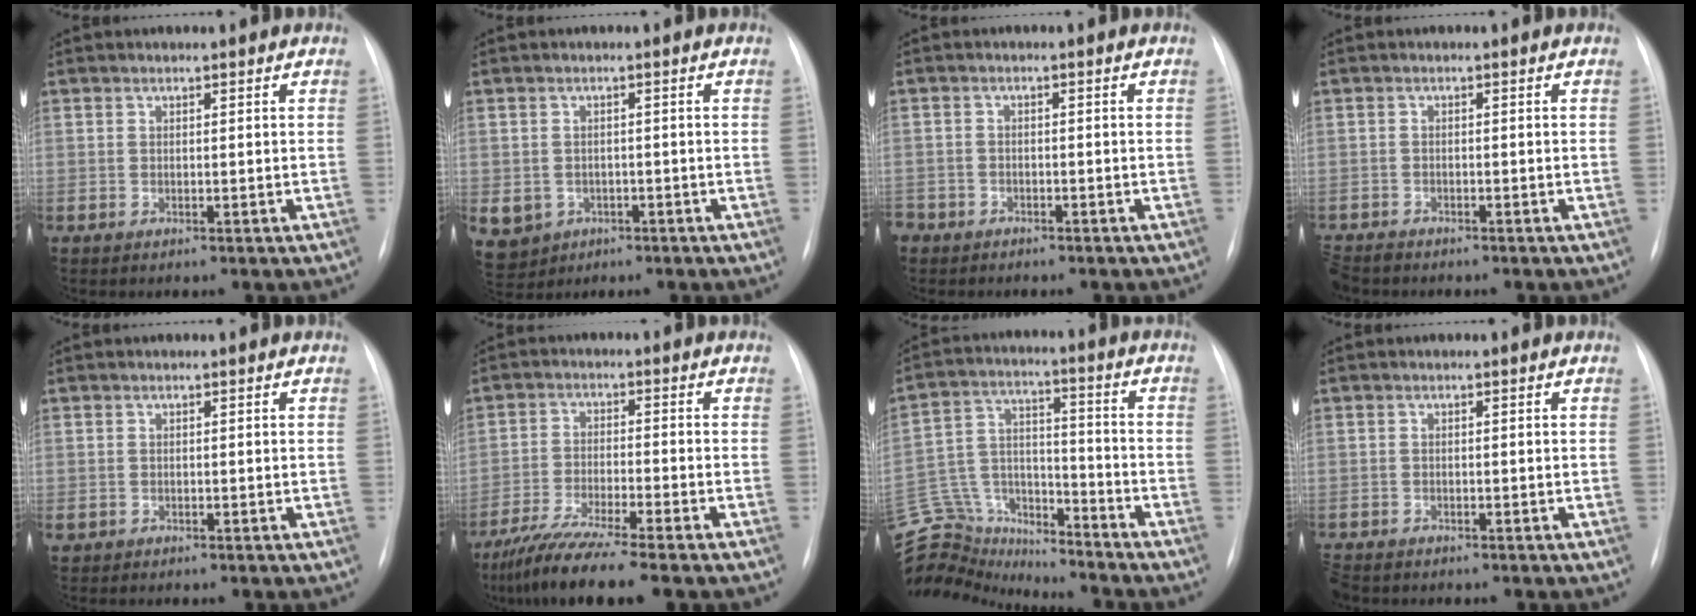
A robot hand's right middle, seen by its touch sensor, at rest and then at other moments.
{"total": 8.6, "force": [-3.2, 7.6, 2.5], "torque": [-0.074, 0.006, -0.037]}
{"total": 5.2, "force": [-3.9, 3.2, 1.1], "torque": [-0.024, 0.002, -0.064]}
{"total": 3.7, "force": [-3.4, 1.4, 0.8], "torque": [-0.012, -0.009, -0.060]}
{"total": 1.0, "force": [-0.5, 0.7, 0.4], "torque": [-0.008, 0.003, -0.004]}
{"total": 10.2, "force": [-8.1, -0.5, 6.2], "torque": [-0.107, -0.034, -0.139]}
{"total": 20.6, "force": [-19.2, 6.1, 4.8], "torque": [-0.137, 0.039, -0.314]}
{"total": 2.9, "force": [-2.5, 1.3, 0.8], "torque": [-0.014, -0.004, -0.041]}